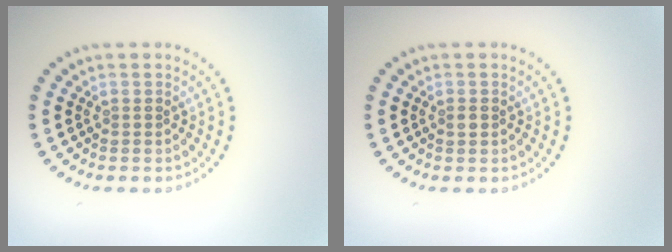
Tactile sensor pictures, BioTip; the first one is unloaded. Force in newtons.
{"total": 0.6, "press": 0.6, "slide": 0.2}